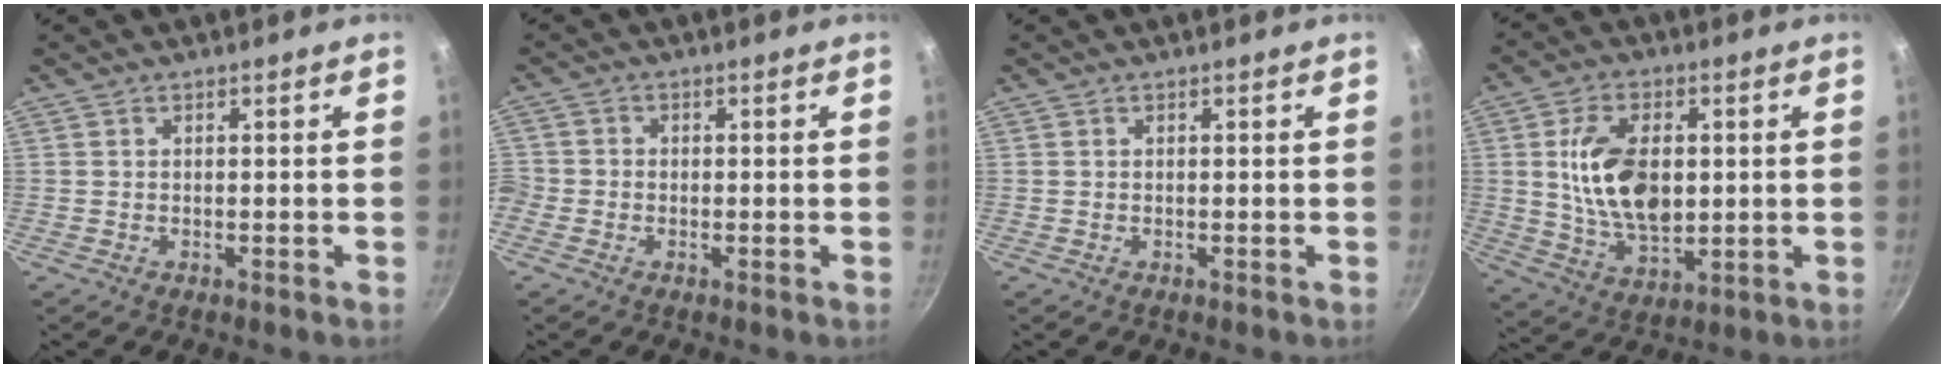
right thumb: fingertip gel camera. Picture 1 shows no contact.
{"total": 3.0, "force": [-1.1, 2.6, 0.9], "torque": [-0.018, 0.010, -0.029]}
{"total": 0.0}
{"total": 14.5, "force": [1.6, 8.6, 11.5], "torque": [-0.187, -0.009, 0.033]}